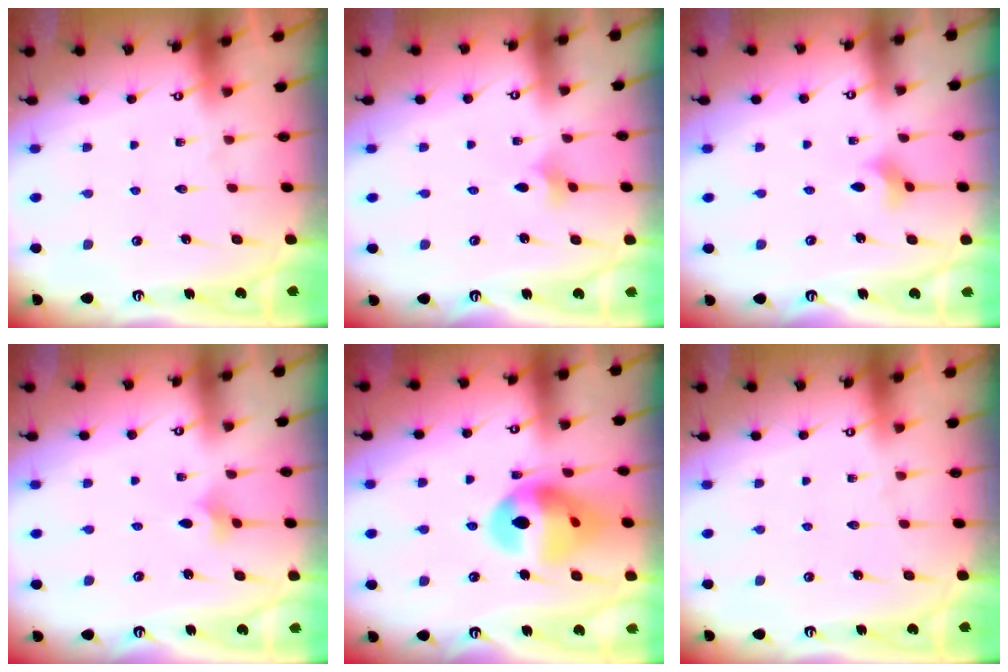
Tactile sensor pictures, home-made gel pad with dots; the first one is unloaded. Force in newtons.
{"total": 1.8, "press": 1.7, "slide": 0.5}
{"total": 2.3, "press": 2.3, "slide": 0.5}
{"total": 1.8, "press": 1.7, "slide": 0.5}
{"total": 15.3, "press": 15.3, "slide": 1.3}
{"total": 0.0}